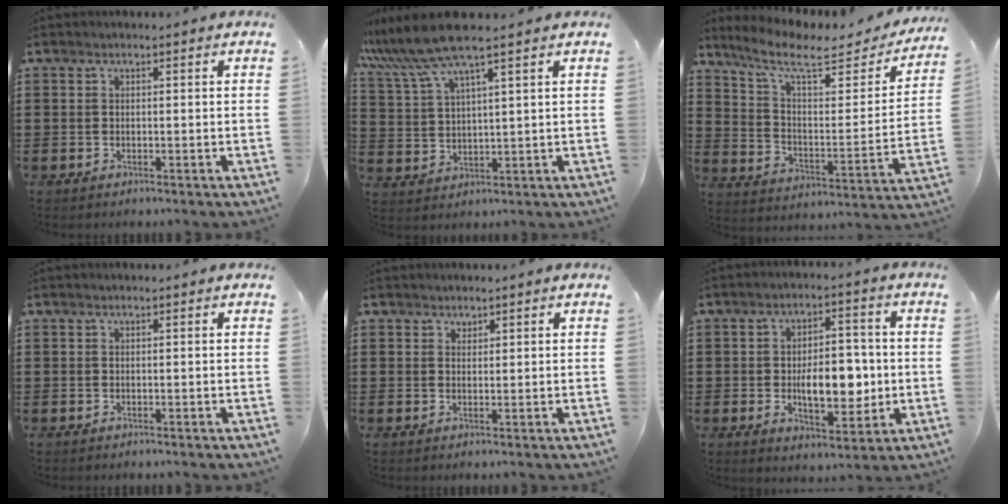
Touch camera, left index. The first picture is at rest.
{"total": 8.9, "force": [6.8, 0.6, 5.6], "torque": [-0.145, -0.024, 0.118]}
{"total": 9.3, "force": [6.8, 2.5, 5.8], "torque": [-0.132, -0.035, 0.114]}
{"total": 0.0}
{"total": 1.1, "force": [1.0, 0.5, 0.1], "torque": [-0.003, 0.000, 0.021]}
{"total": 9.3, "force": [-1.1, 4.7, 8.0], "torque": [-0.109, 0.003, -0.024]}